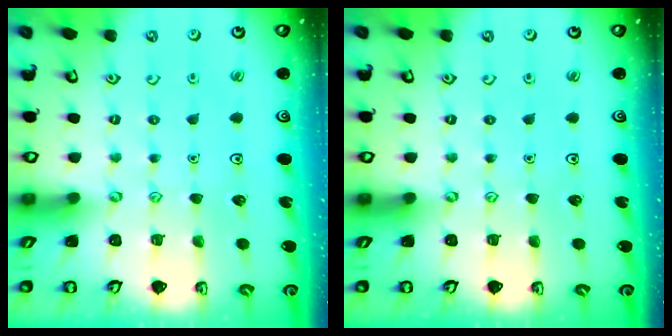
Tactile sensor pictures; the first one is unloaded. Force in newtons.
{"total": 0.0}